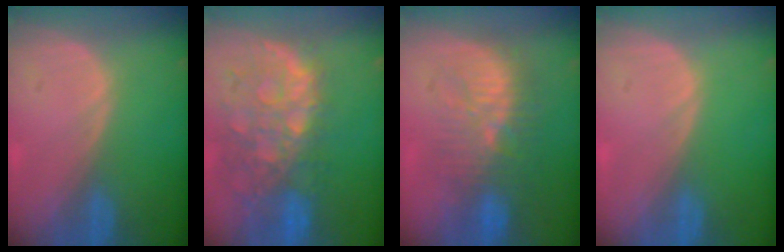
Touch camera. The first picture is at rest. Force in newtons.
{"total": 12.0, "press": 10.0, "slide": 6.7}
{"total": 9.2, "press": 9.0, "slide": 2.0}
{"total": 0.0}